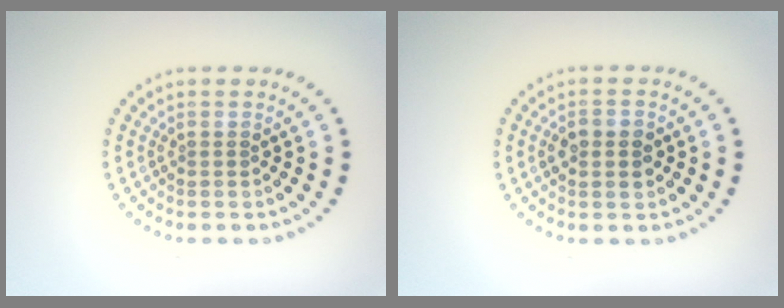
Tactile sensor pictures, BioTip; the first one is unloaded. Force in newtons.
{"total": 2.9, "press": 2.9, "slide": 0.1}